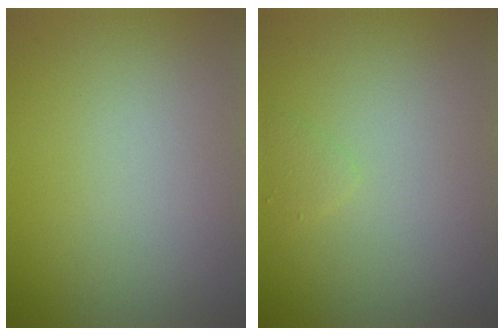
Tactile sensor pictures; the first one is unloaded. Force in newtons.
{"total": 0.7, "press": 0.7, "slide": 0.0}